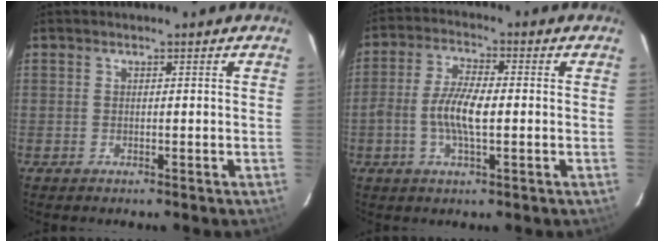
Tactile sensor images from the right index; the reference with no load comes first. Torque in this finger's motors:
{"motor_torque": [0.26, -0.01, 0.43, 0.08]}